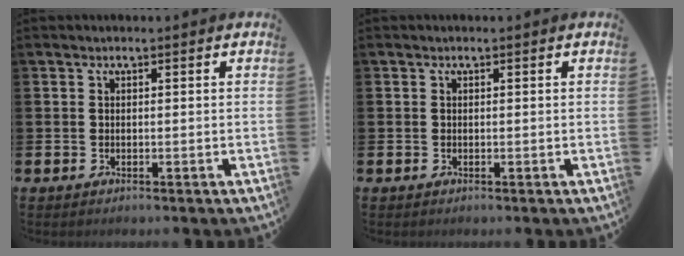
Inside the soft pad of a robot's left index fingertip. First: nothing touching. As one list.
[{"total": 0.0}]